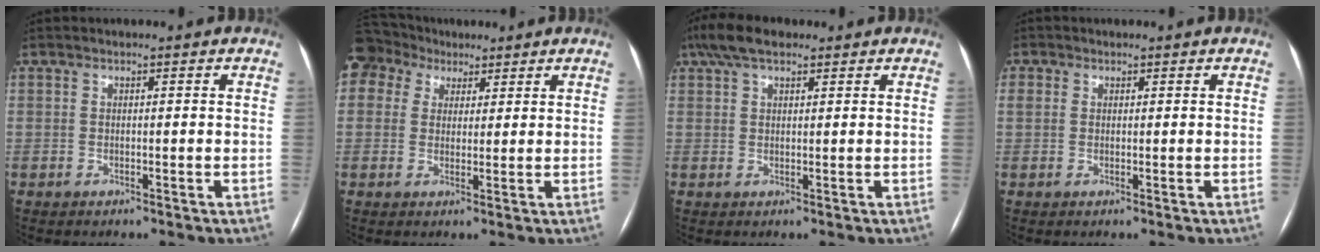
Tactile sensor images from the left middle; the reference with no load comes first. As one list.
[{"total": 7.3, "force": [4.6, 5.5, 1.4], "torque": [-0.036, 0.044, 0.089]}, {"total": 5.7, "force": [4.0, 2.1, 3.6], "torque": [-0.078, 0.030, 0.073]}, {"total": 1.9, "force": [0.7, 1.7, 0.6], "torque": [-0.012, 0.008, 0.012]}]